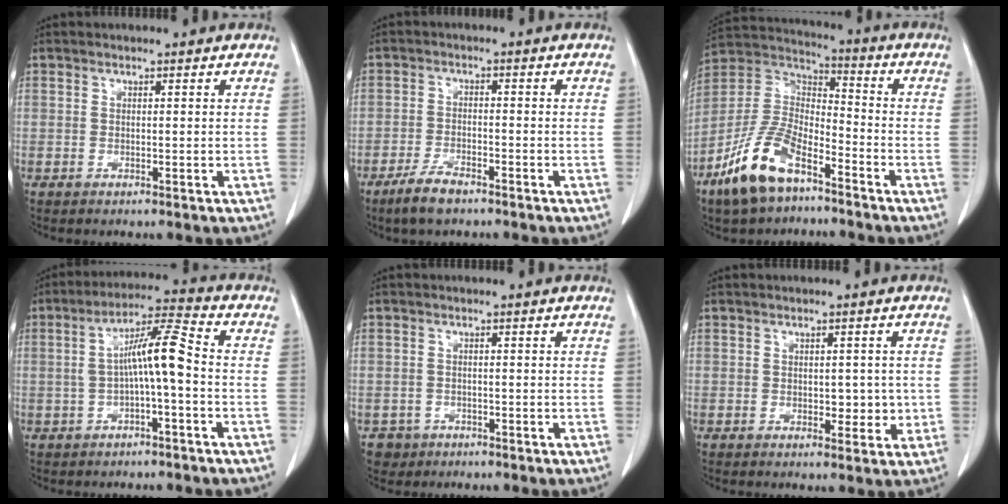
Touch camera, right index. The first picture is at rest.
{"total": 4.7, "force": [-3.6, 1.4, 2.7], "torque": [-0.060, -0.003, -0.065]}
{"total": 13.5, "force": [-8.6, 5.4, 9.0], "torque": [-0.198, 0.001, -0.167]}
{"total": 8.2, "force": [-0.7, 0.8, 8.1], "torque": [-0.145, 0.027, -0.015]}
{"total": 2.8, "force": [-1.3, 2.4, -0.3], "torque": [0.005, 0.010, -0.021]}
{"total": 3.4, "force": [-0.2, 2.2, 2.6], "torque": [-0.021, 0.002, 0.003]}